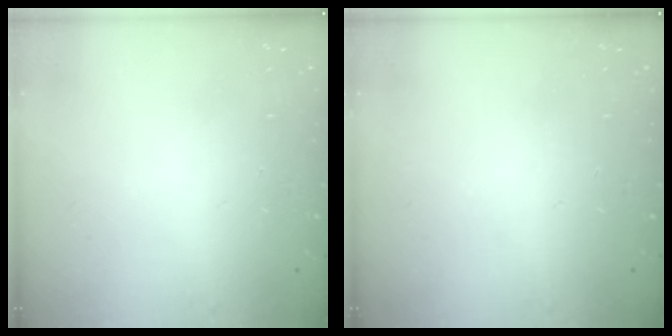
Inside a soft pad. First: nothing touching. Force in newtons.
{"total": 0.0}